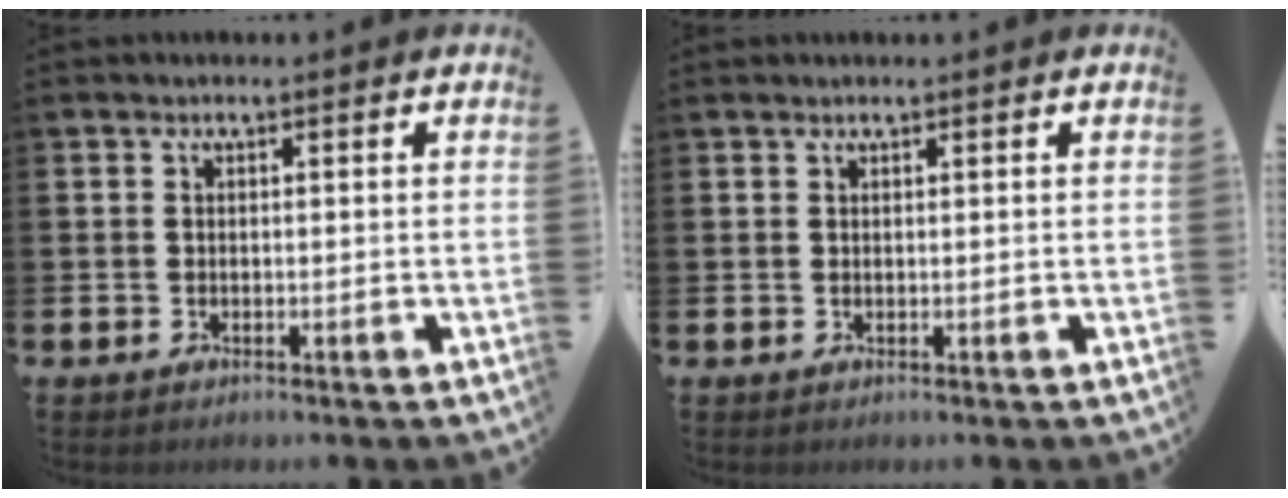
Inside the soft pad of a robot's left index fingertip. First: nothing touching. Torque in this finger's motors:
{"motor_torque": [0.68, -1.46, -0.01, -0.04]}